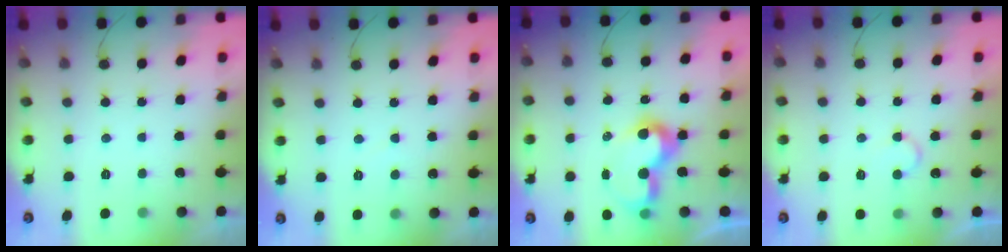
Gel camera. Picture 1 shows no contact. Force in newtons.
{"total": 2.9, "press": 2.9, "slide": 0.2}
{"total": 10.0, "press": 10.0, "slide": 1.1}
{"total": 5.0, "press": 5.0, "slide": 0.4}